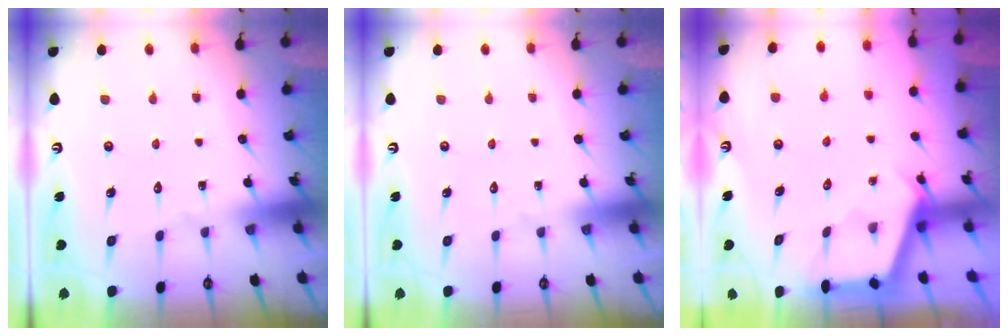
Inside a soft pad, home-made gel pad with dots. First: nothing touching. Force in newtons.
{"total": 0.0}
{"total": 2.7, "press": 2.7, "slide": 0.3}